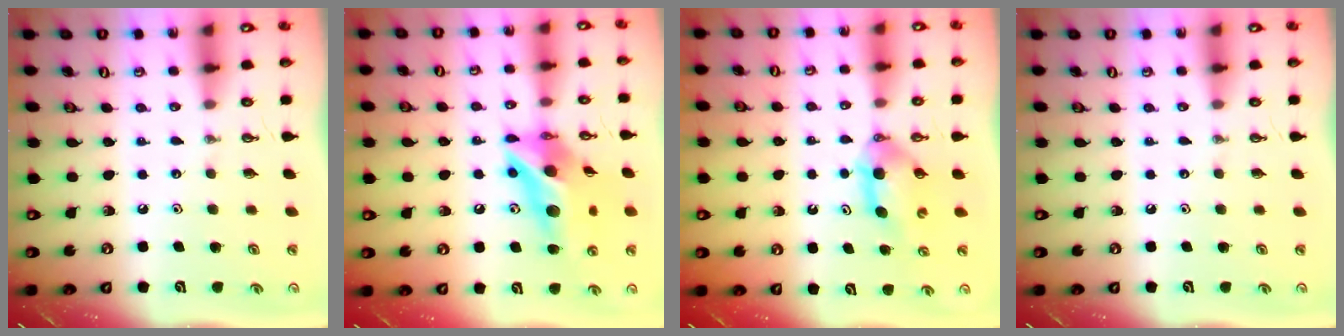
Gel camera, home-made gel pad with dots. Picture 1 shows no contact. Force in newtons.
{"total": 16.1, "press": 16.0, "slide": 1.5}
{"total": 4.7, "press": 4.5, "slide": 1.1}
{"total": 0.0}